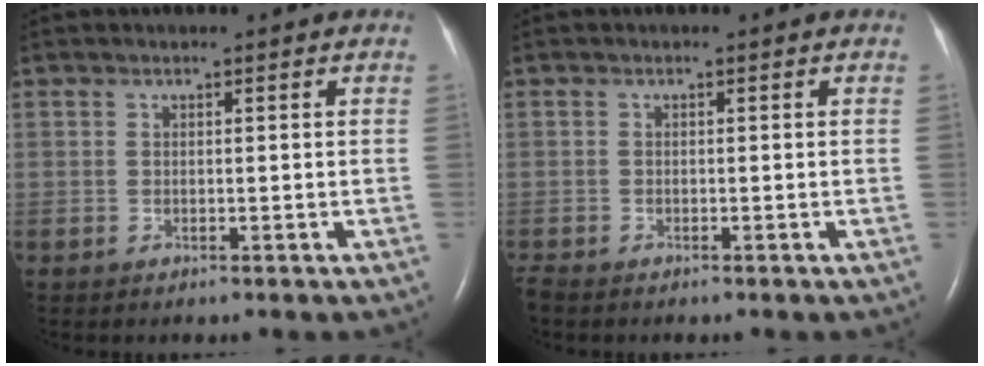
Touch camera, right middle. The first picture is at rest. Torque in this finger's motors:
{"motor_torque": [0.02, -0.03, 0.02, 0.01]}